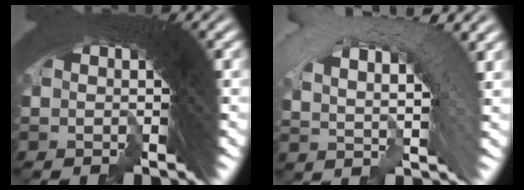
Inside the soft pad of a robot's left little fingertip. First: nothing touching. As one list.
[{"total": 5.2, "force": [-1.2, 4.3, 2.6], "torque": [-0.031, 0.015, -0.034]}]